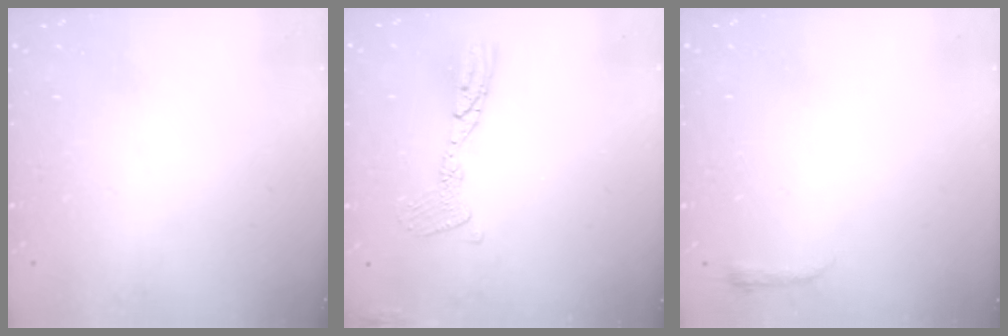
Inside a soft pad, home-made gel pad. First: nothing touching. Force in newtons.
{"total": 10.8, "press": 10.8, "slide": 1.0}
{"total": 3.0, "press": 2.9, "slide": 0.6}